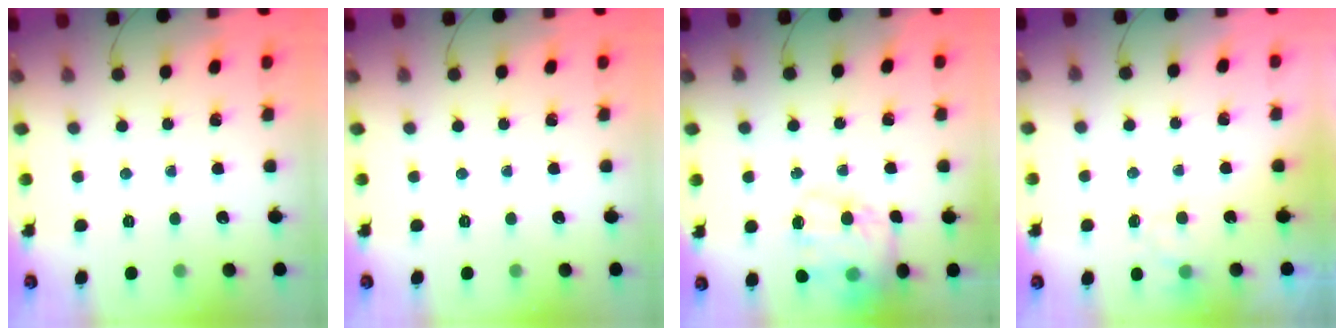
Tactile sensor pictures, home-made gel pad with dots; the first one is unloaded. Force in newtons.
{"total": 0.0}
{"total": 13.4, "press": 13.2, "slide": 2.7}
{"total": 3.1, "press": 2.6, "slide": 1.8}